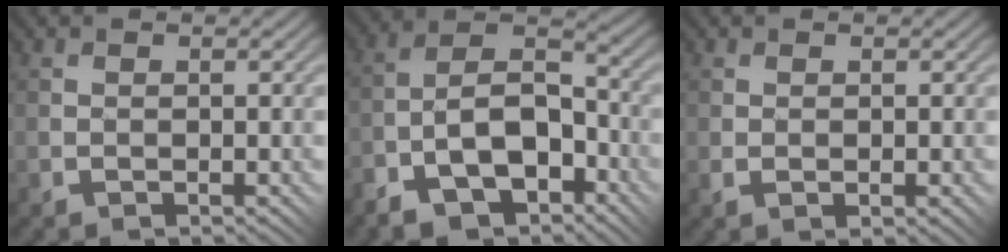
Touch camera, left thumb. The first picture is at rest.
{"total": 11.1, "force": [-6.4, 5.3, 7.4], "torque": [-0.134, -0.002, -0.124]}
{"total": 1.9, "force": [-0.5, 0.8, 1.7], "torque": [-0.031, -0.006, -0.003]}